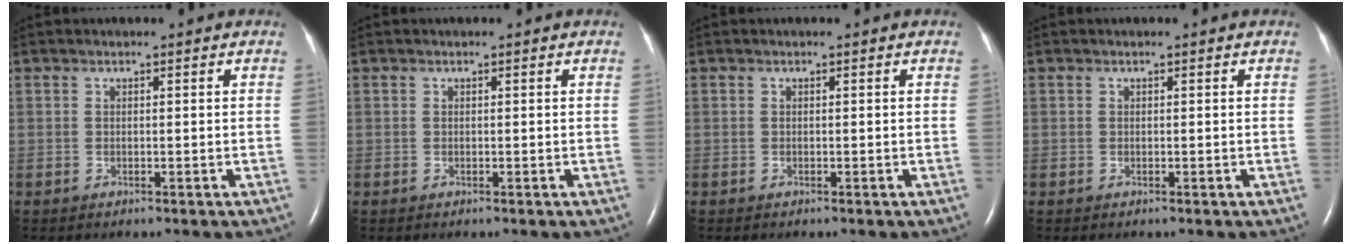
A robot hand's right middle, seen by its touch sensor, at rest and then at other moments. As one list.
[{"total": 0.0}, {"total": 0.0}, {"total": 0.0}]